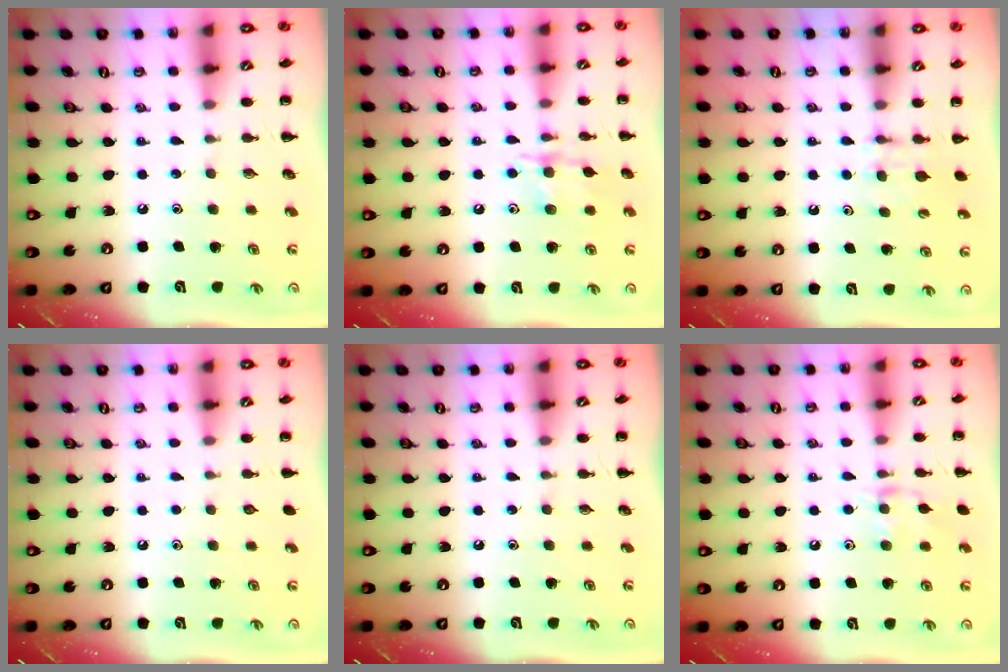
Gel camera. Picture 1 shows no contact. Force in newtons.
{"total": 10.4, "press": 10.4, "slide": 0.5}
{"total": 4.8, "press": 4.5, "slide": 1.5}
{"total": 0.0}
{"total": 0.0}
{"total": 8.5, "press": 8.4, "slide": 1.0}